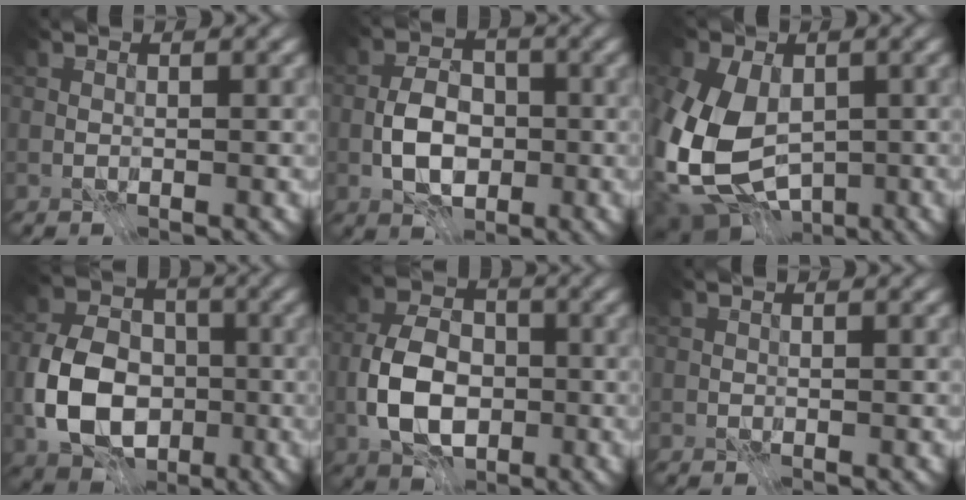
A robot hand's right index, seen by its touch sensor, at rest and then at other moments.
{"total": 5.0, "force": [-1.7, 3.0, 3.5], "torque": [-0.057, 0.003, -0.038]}
{"total": 13.2, "force": [-1.1, 9.6, 9.0], "torque": [-0.175, -0.016, -0.018]}
{"total": 8.9, "force": [-2.7, 6.4, 5.6], "torque": [-0.113, -0.005, -0.059]}
{"total": 7.3, "force": [-2.1, 4.8, 5.1], "torque": [-0.097, 0.005, -0.049]}
{"total": 0.0}